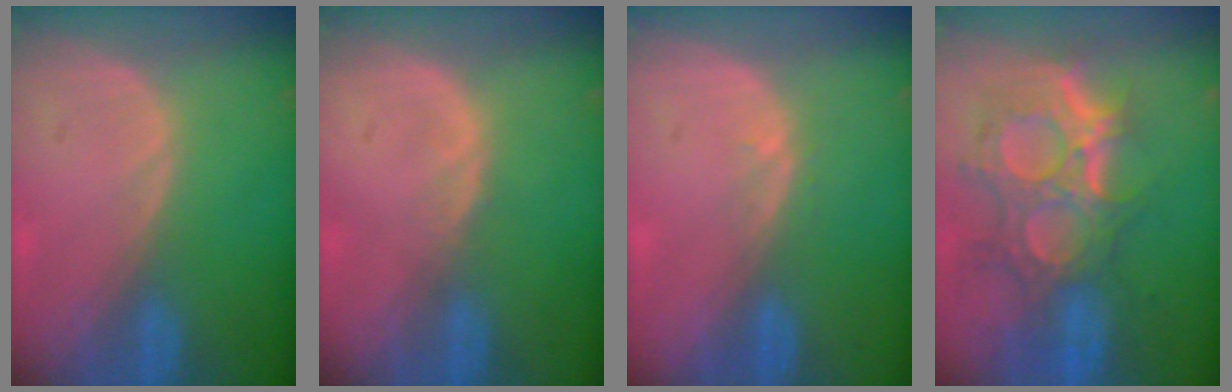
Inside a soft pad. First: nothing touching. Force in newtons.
{"total": 0.9, "press": 0.9, "slide": 0.2}
{"total": 1.0, "press": 0.7, "slide": 0.7}
{"total": 12.1, "press": 10.8, "slide": 5.4}